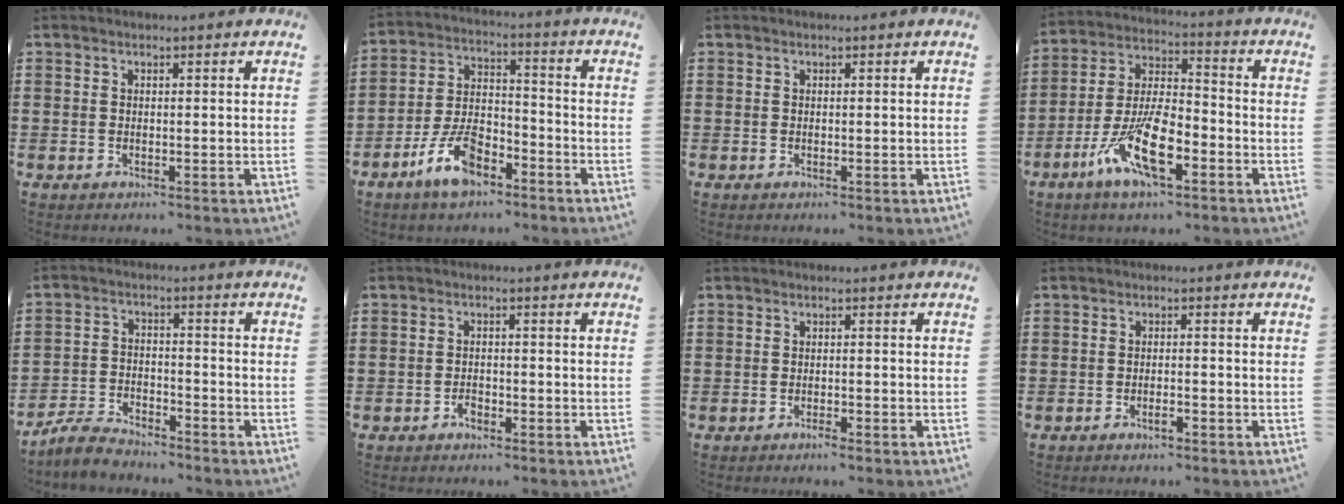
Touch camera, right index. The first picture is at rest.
{"total": 8.8, "force": [-5.4, 3.9, 5.8], "torque": [-0.132, 0.009, -0.103]}
{"total": 0.0}
{"total": 12.1, "force": [-5.9, 4.6, 9.5], "torque": [-0.208, 0.003, -0.111]}
{"total": 4.6, "force": [-4.4, 0.9, 0.9], "torque": [-0.032, 0.003, -0.092]}
{"total": 1.4, "force": [-1.2, 0.6, 0.5], "torque": [-0.014, -0.003, -0.023]}
{"total": 1.0, "force": [-0.9, 0.1, 0.4], "torque": [-0.011, -0.003, -0.016]}
{"total": 1.6, "force": [-1.1, 0.3, 1.1], "torque": [-0.022, -0.003, -0.019]}